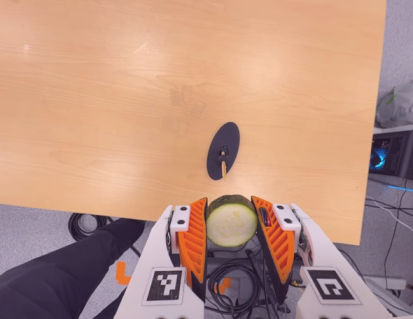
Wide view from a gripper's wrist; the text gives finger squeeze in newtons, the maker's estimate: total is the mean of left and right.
{"total": 13.6, "left": 13.4, "right": 13.8}